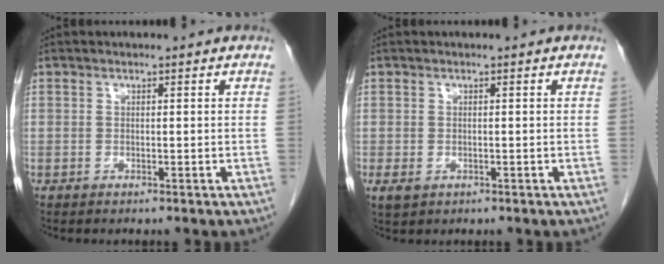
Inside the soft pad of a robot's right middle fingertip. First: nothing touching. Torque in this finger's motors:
{"motor_torque": [0.33, -0.03, 0.15, 0.04]}